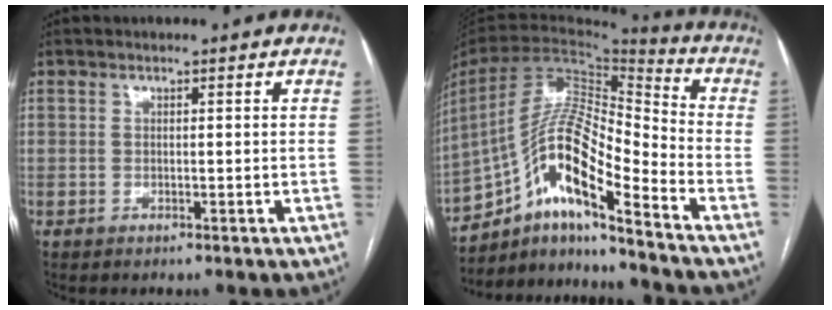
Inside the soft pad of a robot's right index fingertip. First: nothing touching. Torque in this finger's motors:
{"motor_torque": [0.83, -0.76, 0.29, 0.05]}